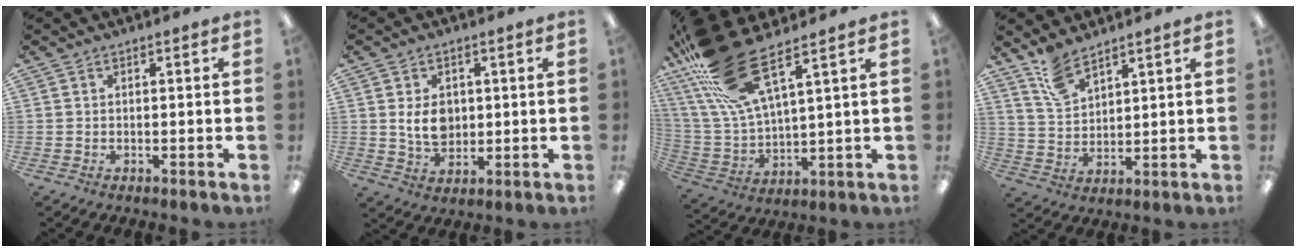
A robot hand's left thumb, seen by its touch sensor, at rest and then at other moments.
{"total": 6.5, "force": [1.1, 4.8, 4.3], "torque": [-0.079, 0.000, 0.020]}
{"total": 18.7, "force": [12.6, 5.3, 12.8], "torque": [-0.282, -0.065, 0.221]}
{"total": 7.4, "force": [6.0, 2.9, 3.2], "torque": [-0.079, -0.024, 0.116]}